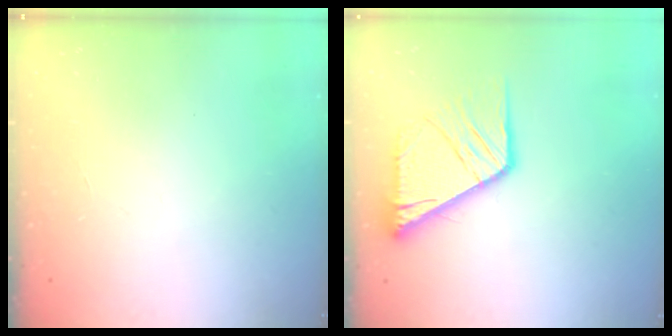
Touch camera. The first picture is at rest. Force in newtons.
{"total": 14.0, "press": 13.9, "slide": 1.5}